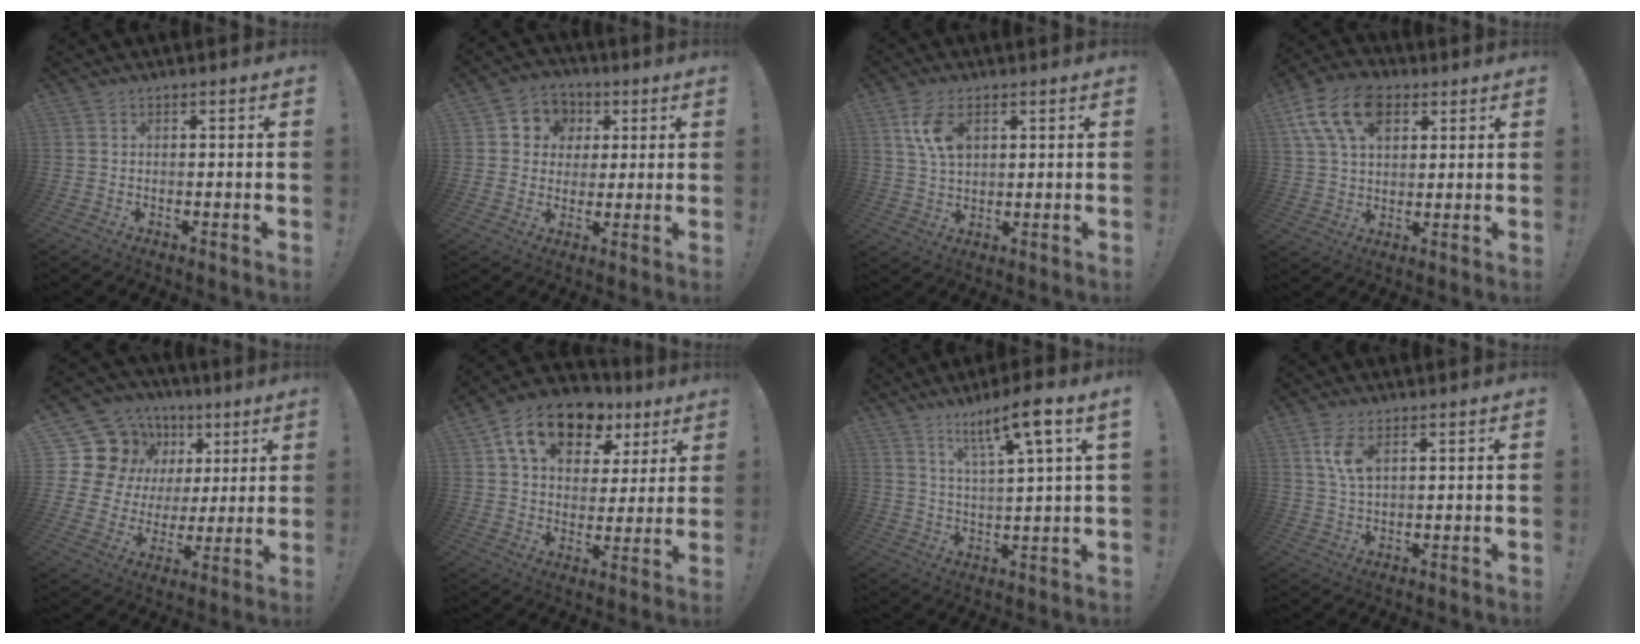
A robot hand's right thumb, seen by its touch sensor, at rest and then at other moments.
{"total": 7.8, "force": [1.1, 7.5, 2.1], "torque": [-0.023, -0.004, 0.027]}
{"total": 8.6, "force": [3.5, 4.8, 6.2], "torque": [-0.115, -0.006, 0.064]}
{"total": 15.4, "force": [6.8, 10.1, 9.4], "torque": [-0.172, -0.021, 0.129]}
{"total": 15.6, "force": [7.5, 12.3, 5.9], "torque": [-0.096, -0.052, 0.168]}
{"total": 16.2, "force": [9.2, 10.1, 8.6], "torque": [-0.140, -0.043, 0.167]}
{"total": 10.3, "force": [6.2, 0.0, 8.2], "torque": [-0.129, -0.034, 0.090]}
{"total": 6.9, "force": [3.0, 3.3, 5.3], "torque": [-0.099, -0.009, 0.051]}